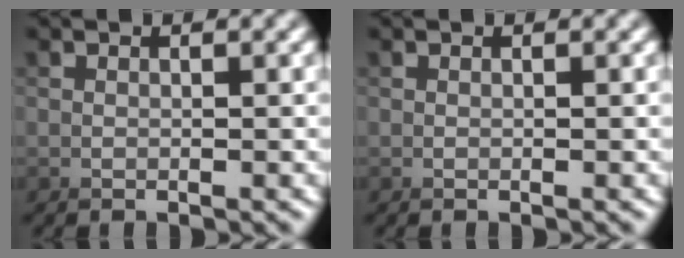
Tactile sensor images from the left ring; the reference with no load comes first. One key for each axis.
{"total": 0.0}